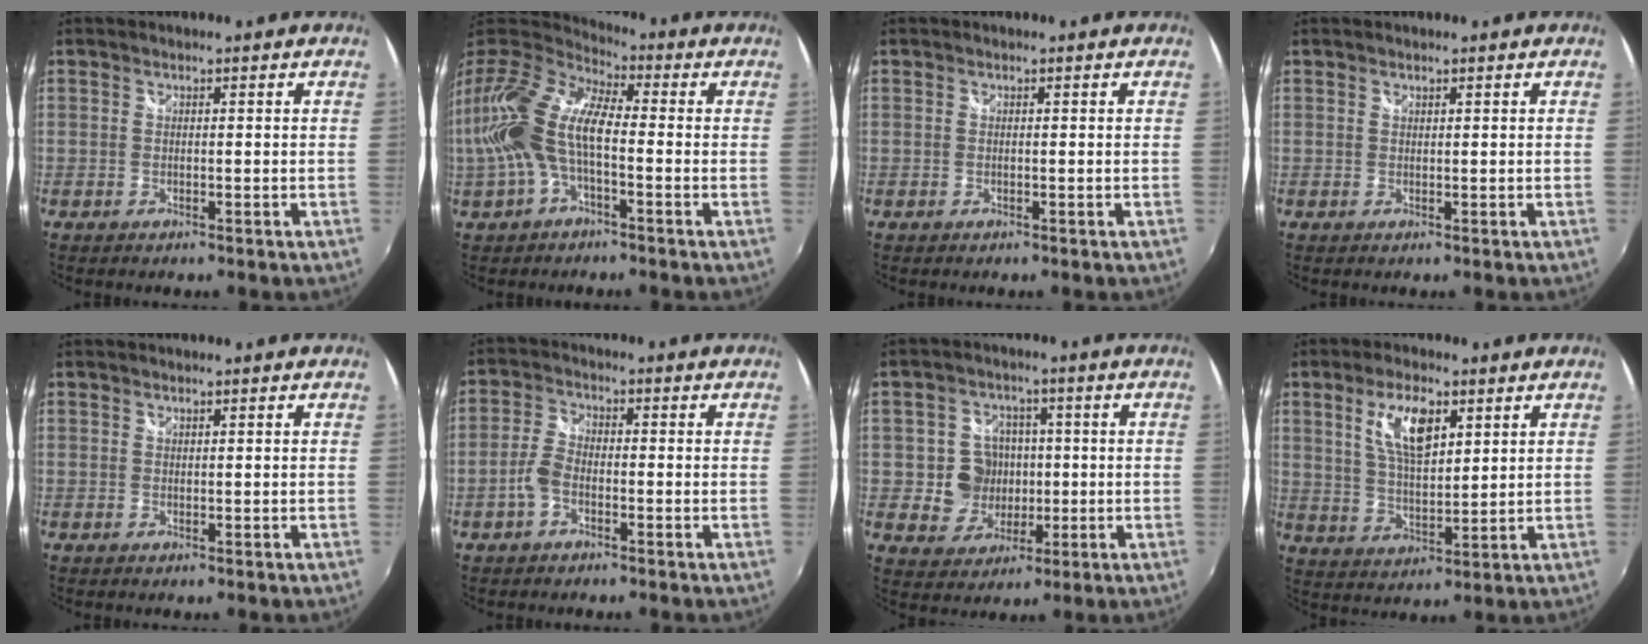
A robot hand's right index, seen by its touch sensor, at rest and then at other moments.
{"total": 17.5, "force": [-1.8, 8.2, 15.3], "torque": [-0.313, 0.007, -0.041]}
{"total": 0.0}
{"total": 0.0}
{"total": 0.0}
{"total": 4.1, "force": [-1.9, 2.2, 2.9], "torque": [-0.069, 0.007, -0.038]}
{"total": 7.4, "force": [-0.6, 7.0, 2.1], "torque": [-0.053, 0.009, -0.006]}
{"total": 9.2, "force": [4.0, 3.9, 7.3], "torque": [-0.136, 0.007, 0.079]}